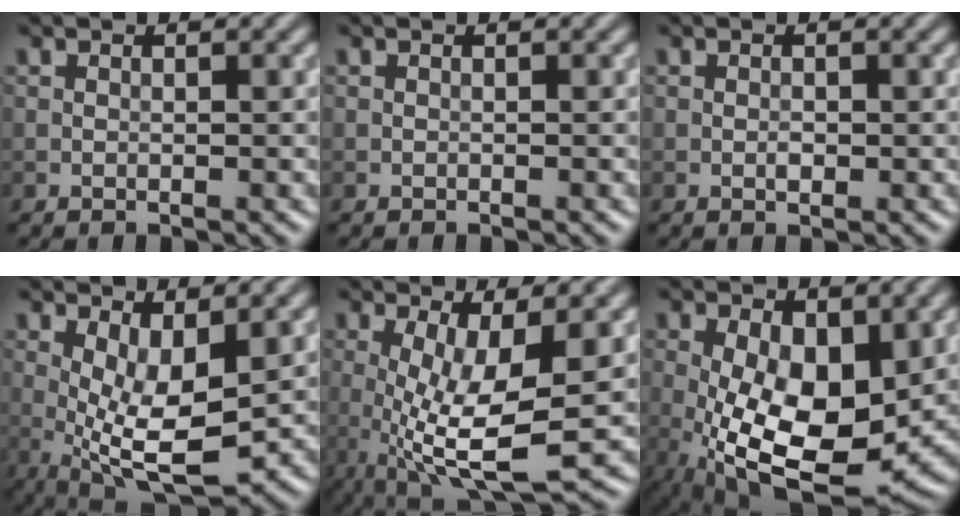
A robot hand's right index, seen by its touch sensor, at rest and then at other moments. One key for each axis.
{"total": 0.0}
{"total": 0.8, "fx": -0.1, "fy": 0.4, "fz": 0.7, "tx": -0.011, "ty": 0.000, "tz": -0.002}
{"total": 7.5, "fx": 0.0, "fy": 2.9, "fz": 6.9, "tx": -0.133, "ty": -0.013, "tz": 0.004}
{"total": 8.7, "fx": -0.6, "fy": 2.7, "fz": 8.2, "tx": -0.160, "ty": -0.015, "tz": -0.007}
{"total": 12.0, "fx": -1.4, "fy": 6.2, "fz": 10.3, "tx": -0.185, "ty": -0.030, "tz": -0.013}